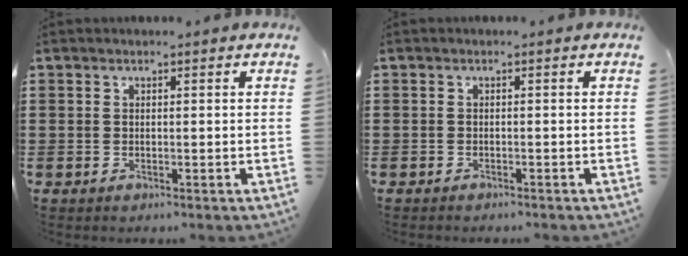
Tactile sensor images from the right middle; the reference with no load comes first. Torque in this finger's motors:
{"motor_torque": [0.59, -0.37, 0.25, 0.08]}